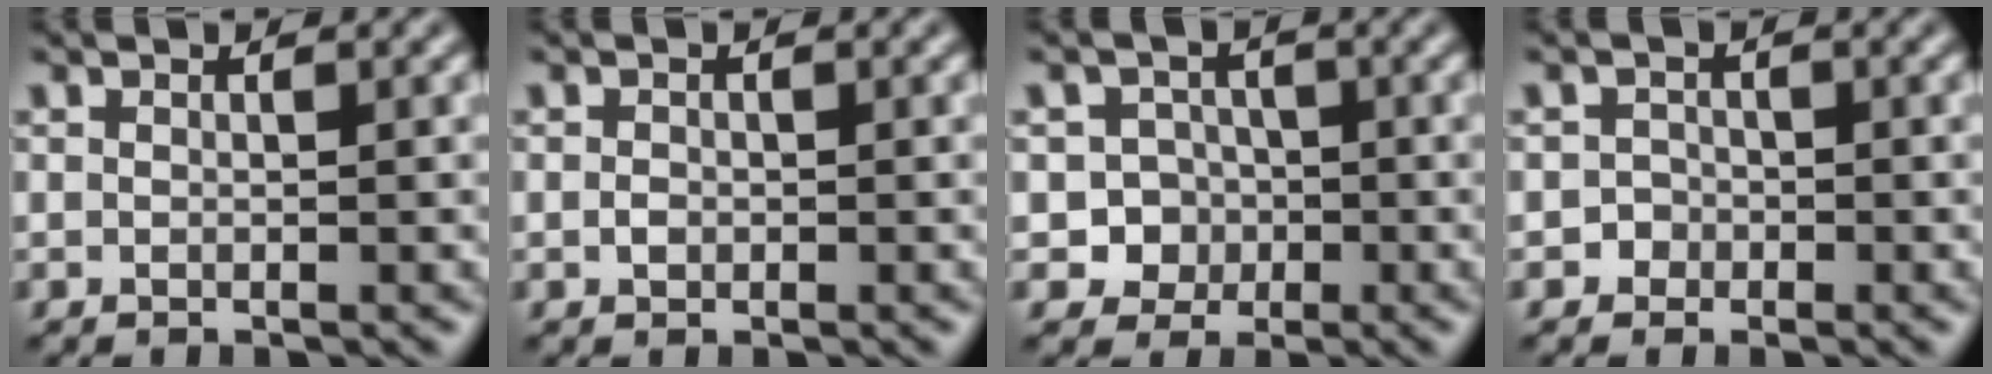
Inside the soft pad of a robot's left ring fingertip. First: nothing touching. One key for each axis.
{"total": 0.8, "fx": -0.2, "fy": 0.7, "fz": 0.4, "tx": -0.005, "ty": -0.002, "tz": -0.005}
{"total": 5.1, "fx": -1.7, "fy": 4.8, "fz": 0.9, "tx": 0.014, "ty": 0.007, "tz": -0.045}
{"total": 1.3, "fx": -0.5, "fy": 1.2, "fz": 0.0, "tx": 0.017, "ty": 0.005, "tz": -0.012}